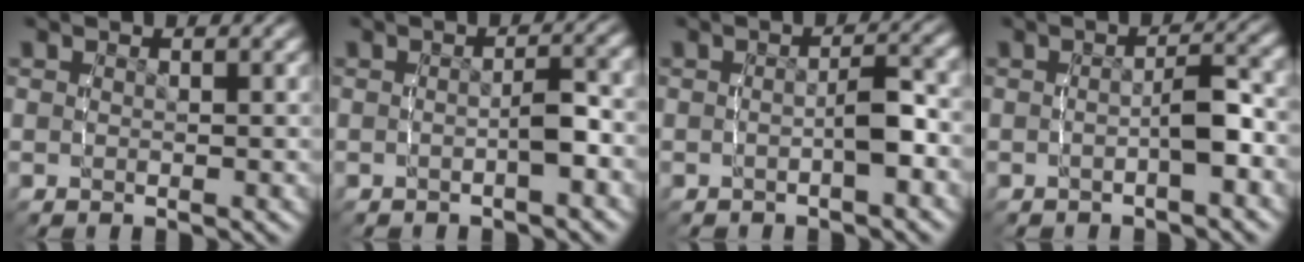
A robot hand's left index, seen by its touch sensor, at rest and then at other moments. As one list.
[{"total": 2.6, "force": [-1.1, 0.9, 2.2], "torque": [-0.033, 0.002, -0.016]}, {"total": 2.9, "force": [-1.3, 0.9, 2.5], "torque": [-0.037, 0.003, -0.018]}, {"total": 3.3, "force": [-1.5, 1.1, 2.7], "torque": [-0.041, 0.003, -0.020]}]